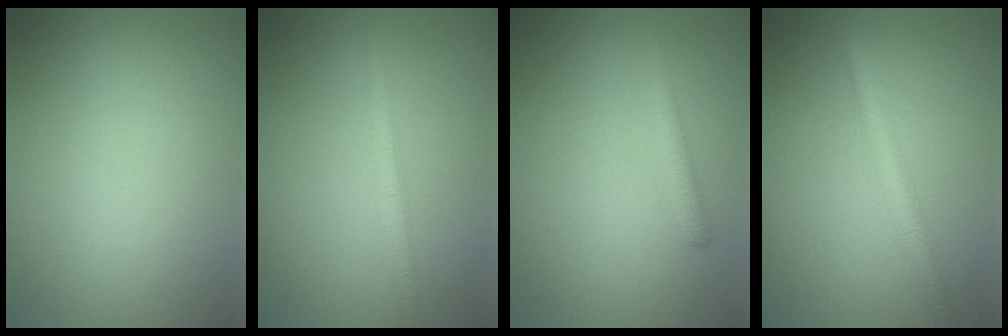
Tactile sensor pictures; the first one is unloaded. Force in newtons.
{"total": 2.1, "press": 2.1, "slide": 0.0}
{"total": 1.4, "press": 1.3, "slide": 0.1}
{"total": 2.6, "press": 2.6, "slide": 0.1}